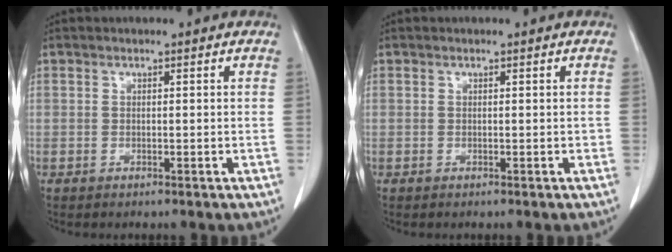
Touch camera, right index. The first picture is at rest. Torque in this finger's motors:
{"motor_torque": [0.03, 0.00, 0.00, 0.01]}